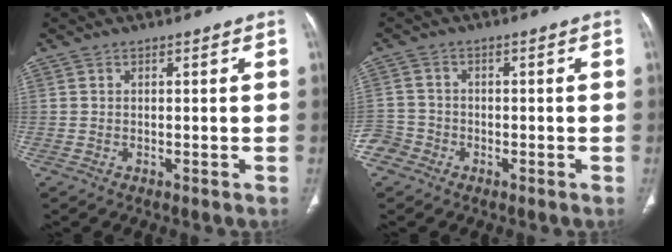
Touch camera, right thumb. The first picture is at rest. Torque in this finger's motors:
{"motor_torque": [0.15, 0.04, -0.21, 0.00, 0.02]}